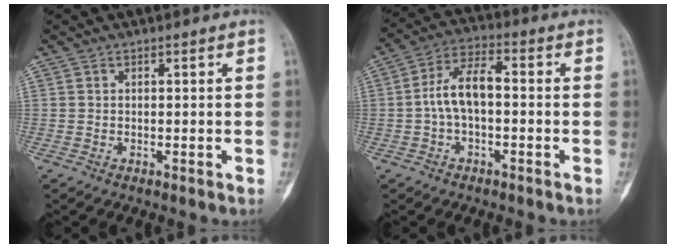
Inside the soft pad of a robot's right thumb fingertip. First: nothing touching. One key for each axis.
{"total": 8.5, "fx": -0.7, "fy": 4.4, "fz": 7.2, "tx": -0.134, "ty": 0.031, "tz": -0.023}